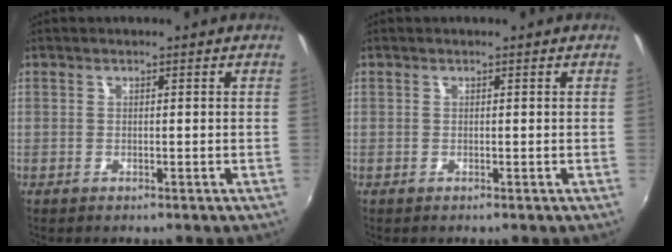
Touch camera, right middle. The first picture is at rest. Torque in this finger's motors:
{"motor_torque": [0.00, 0.00, 0.00, 0.01]}